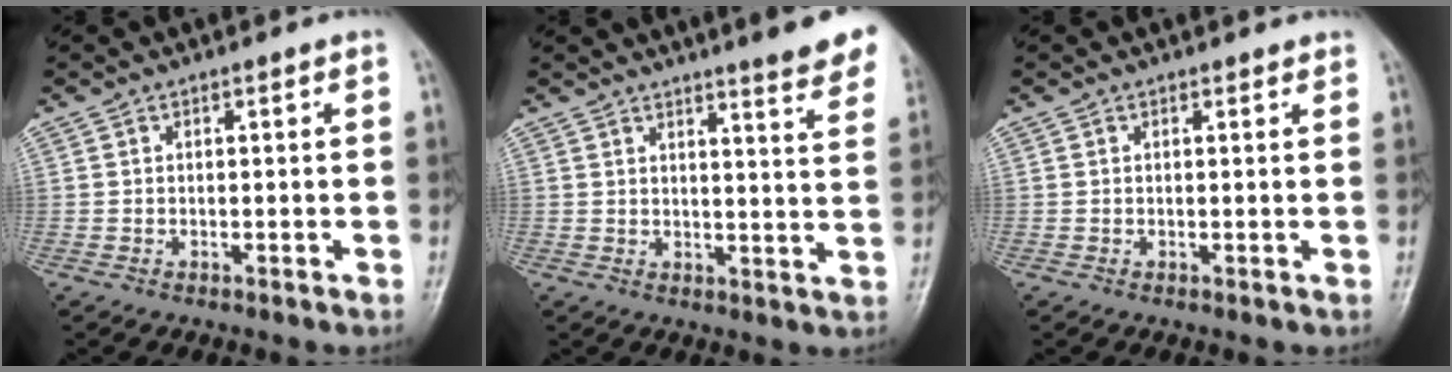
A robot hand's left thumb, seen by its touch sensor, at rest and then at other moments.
{"total": 11.1, "force": [8.9, 1.2, 6.6], "torque": [-0.059, -0.047, 0.092]}
{"total": 1.0, "force": [1.0, 0.2, 0.2], "torque": [-0.003, -0.004, 0.011]}